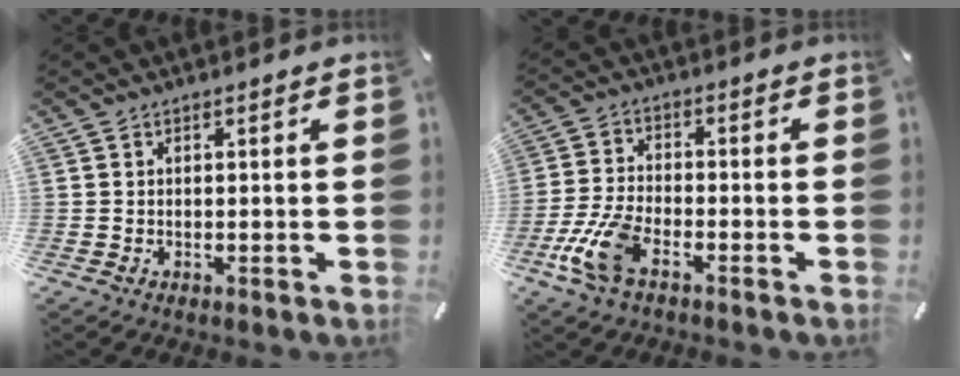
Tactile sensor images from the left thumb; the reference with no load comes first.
{"total": 9.8, "force": [-4.8, 4.7, 7.1], "torque": [-0.167, 0.003, -0.090]}